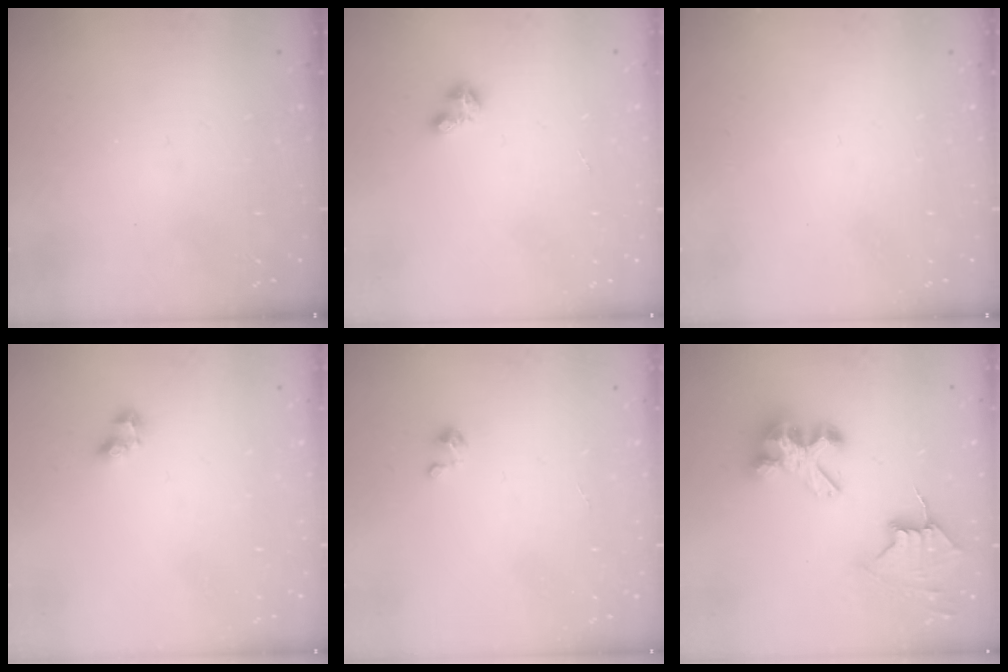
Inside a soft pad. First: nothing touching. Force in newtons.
{"total": 2.3, "press": 2.3, "slide": 0.2}
{"total": 0.0}
{"total": 3.7, "press": 3.5, "slide": 1.3}
{"total": 1.3, "press": 1.3, "slide": 0.1}
{"total": 11.9, "press": 11.9, "slide": 0.9}